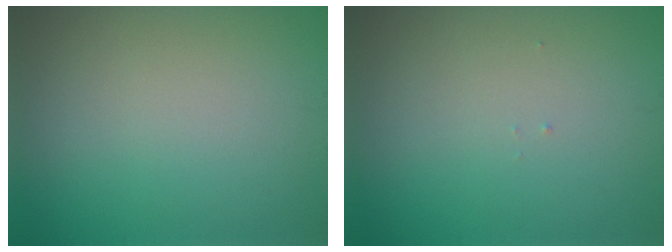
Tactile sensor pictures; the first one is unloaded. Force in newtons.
{"total": 0.0}